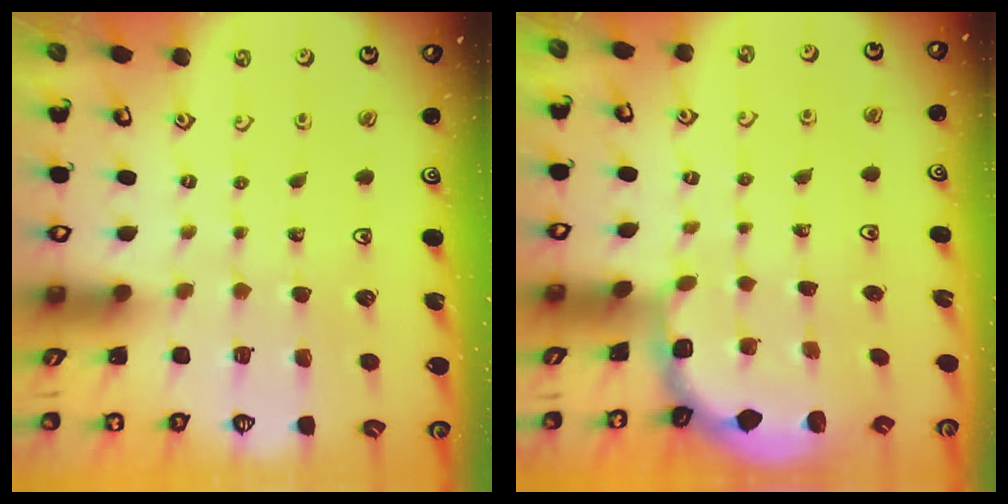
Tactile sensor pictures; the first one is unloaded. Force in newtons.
{"total": 1.9, "press": 1.8, "slide": 0.7}